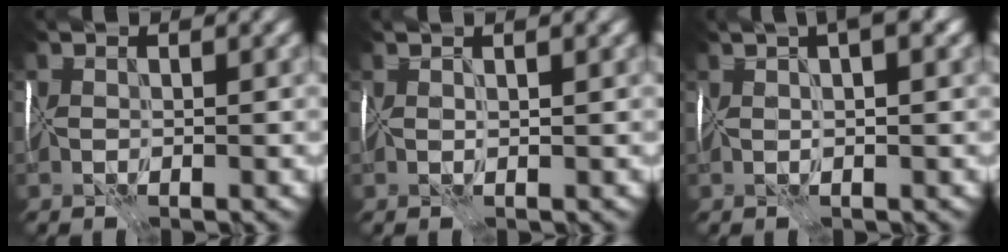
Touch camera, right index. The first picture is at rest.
{"total": 2.3, "force": [1.9, 0.2, 1.3], "torque": [-0.008, 0.009, 0.030]}
{"total": 5.0, "force": [3.2, 1.5, 3.5], "torque": [-0.035, 0.027, 0.046]}